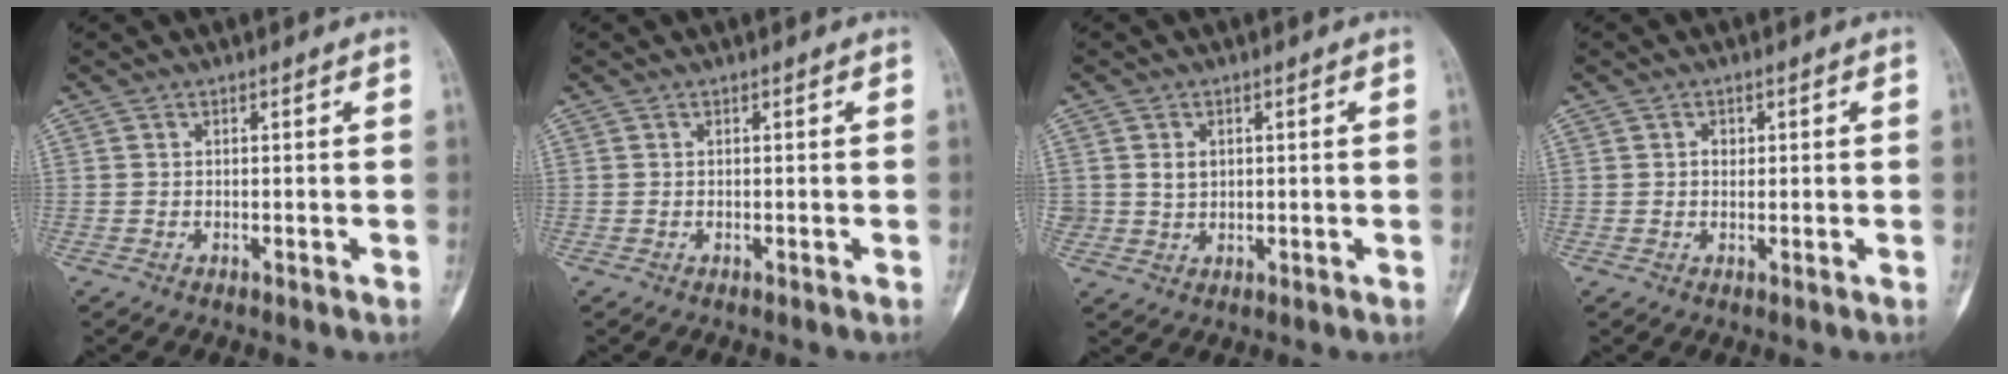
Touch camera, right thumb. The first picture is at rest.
{"total": 0.0}
{"total": 2.6, "force": [0.7, 2.1, 1.3], "torque": [-0.013, -0.005, 0.018]}
{"total": 1.4, "force": [0.4, 1.2, 0.7], "torque": [-0.006, 0.001, 0.005]}